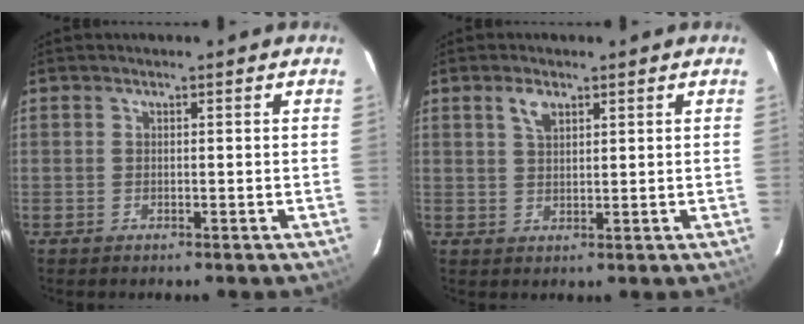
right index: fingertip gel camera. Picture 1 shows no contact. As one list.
[{"total": 3.0, "force": [1.7, 1.5, 2.0], "torque": [-0.036, 0.007, 0.033]}]